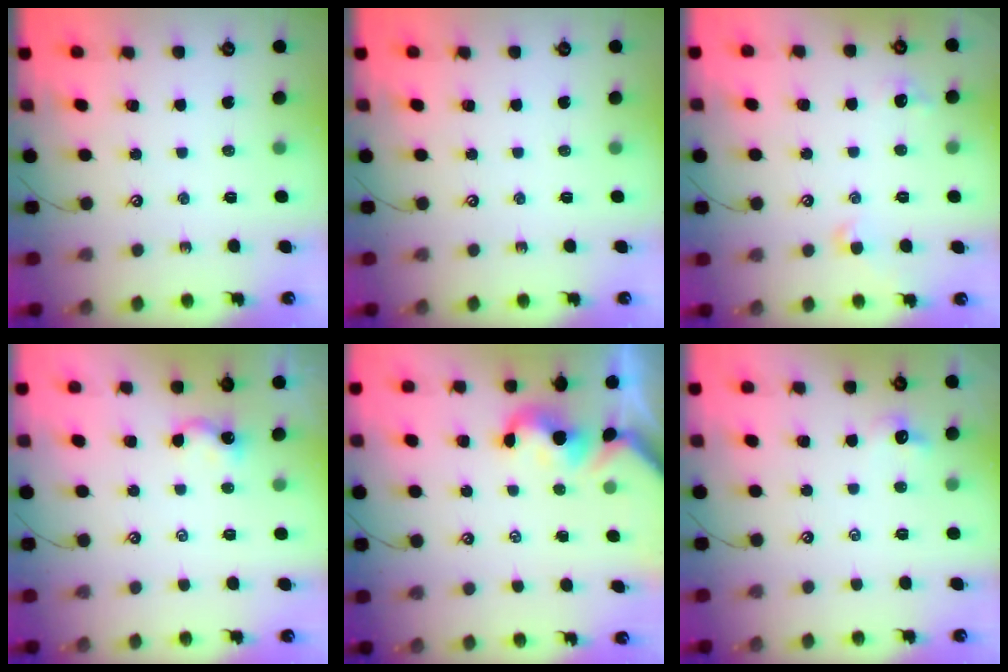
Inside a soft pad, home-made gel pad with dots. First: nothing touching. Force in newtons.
{"total": 0.0}
{"total": 1.7, "press": 1.6, "slide": 0.5}
{"total": 3.8, "press": 3.8, "slide": 0.1}
{"total": 1.2, "press": 1.1, "slide": 0.6}
{"total": 0.5, "press": 0.1, "slide": 0.5}